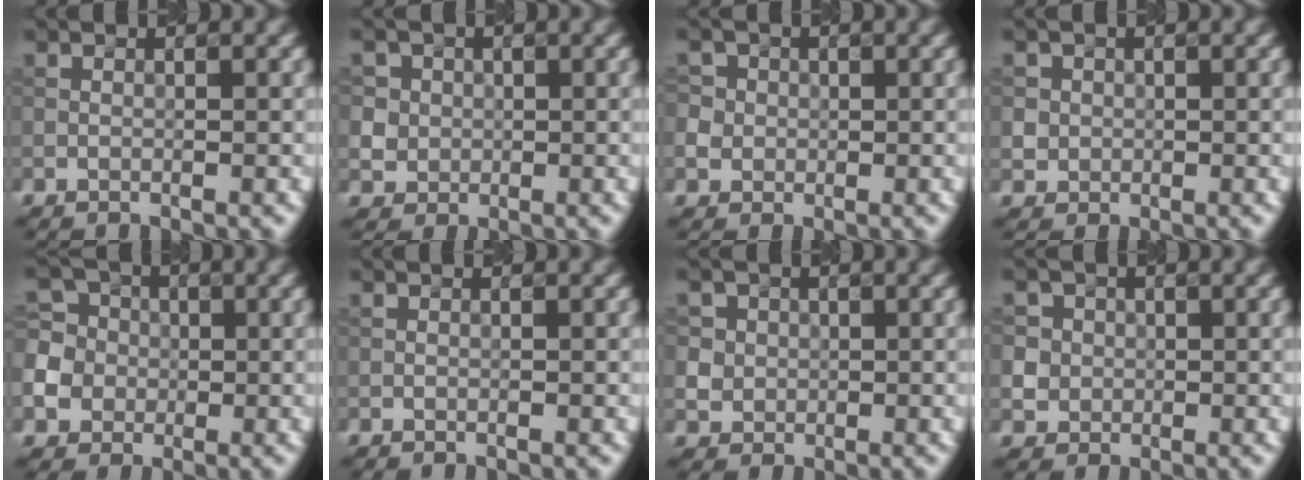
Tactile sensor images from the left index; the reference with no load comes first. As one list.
[{"total": 5.0, "force": [1.8, 4.4, 1.6], "torque": [-0.030, 0.017, 0.025]}, {"total": 4.1, "force": [0.9, 3.7, 1.3], "torque": [-0.023, 0.021, 0.004]}, {"total": 2.4, "force": [0.6, 2.2, 0.7], "torque": [-0.007, 0.001, 0.018]}, {"total": 7.2, "force": [-1.5, 6.6, 2.4], "torque": [-0.056, 0.013, -0.051]}, {"total": 0.0}, {"total": 4.3, "force": [1.6, 3.8, 1.4], "torque": [-0.027, 0.012, 0.026]}, {"total": 4.9, "force": [1.2, 4.5, 1.5], "torque": [-0.030, 0.026, 0.012]}]